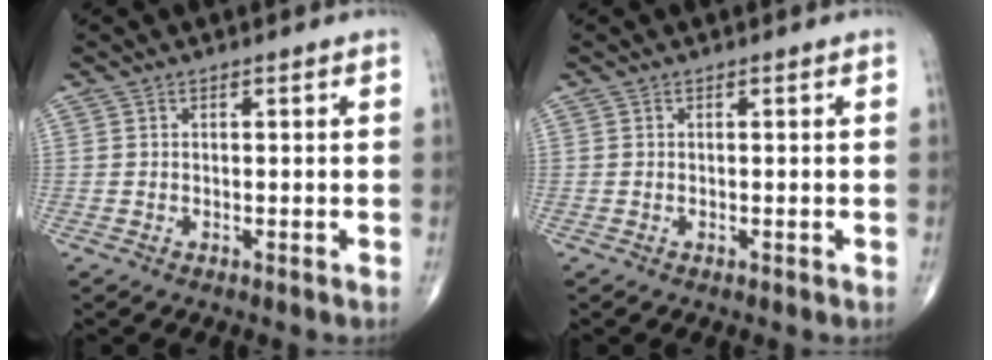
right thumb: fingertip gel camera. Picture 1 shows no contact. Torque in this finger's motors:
{"motor_torque": [0.37, 0.04, -0.21, -0.37, 0.01]}